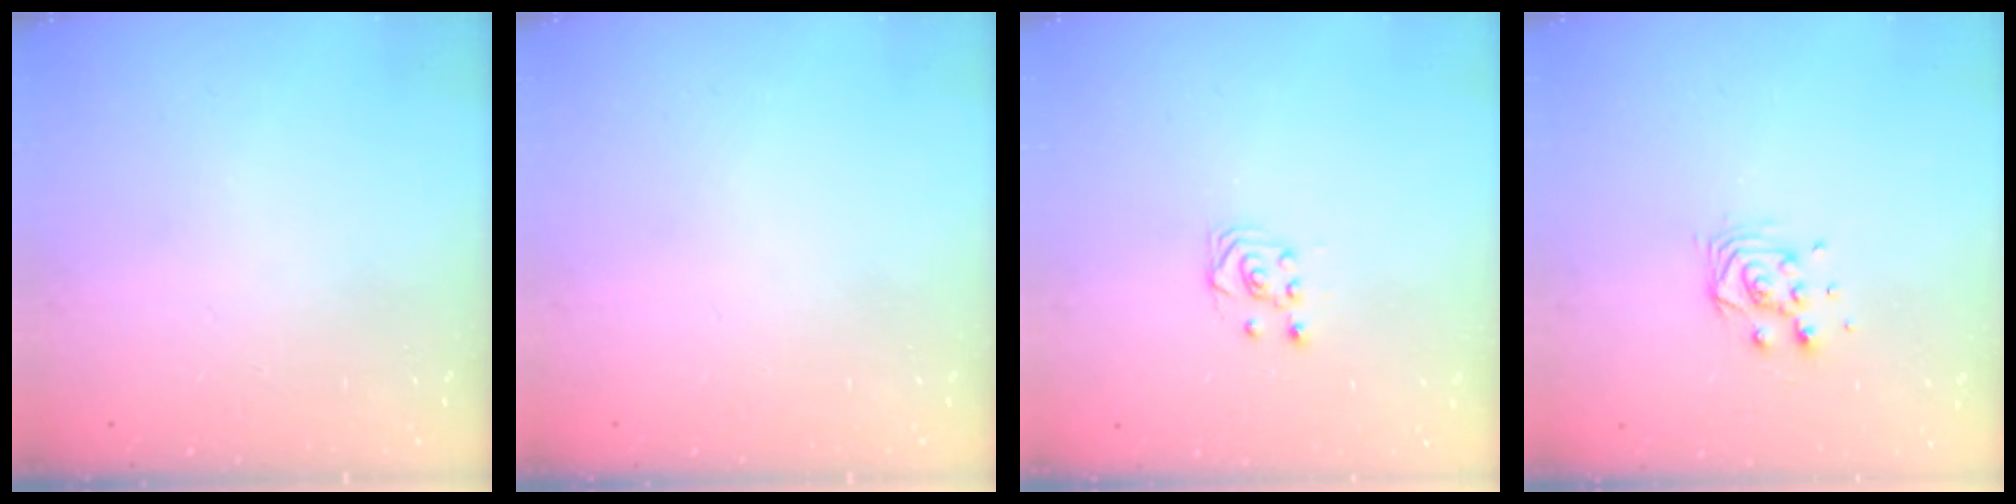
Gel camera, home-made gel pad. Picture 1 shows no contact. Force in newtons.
{"total": 0.0}
{"total": 2.7, "press": 2.4, "slide": 1.3}
{"total": 7.0, "press": 7.0, "slide": 0.5}